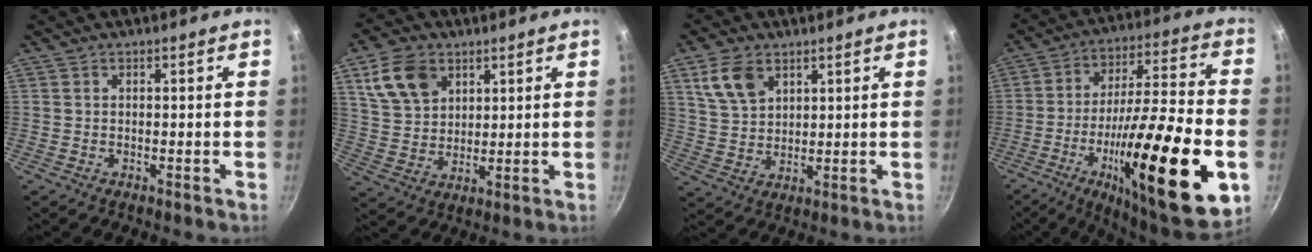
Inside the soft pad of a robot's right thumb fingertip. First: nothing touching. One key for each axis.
{"total": 10.7, "fx": 5.1, "fy": 7.4, "fz": 5.8, "tx": -0.091, "ty": -0.010, "tz": 0.104}
{"total": 8.1, "fx": 4.3, "fy": 5.1, "fz": 4.6, "tx": -0.075, "ty": -0.014, "tz": 0.090}
{"total": 31.2, "fx": -9.4, "fy": 8.2, "fz": 28.6, "tx": -0.423, "ty": 0.025, "tz": -0.143}